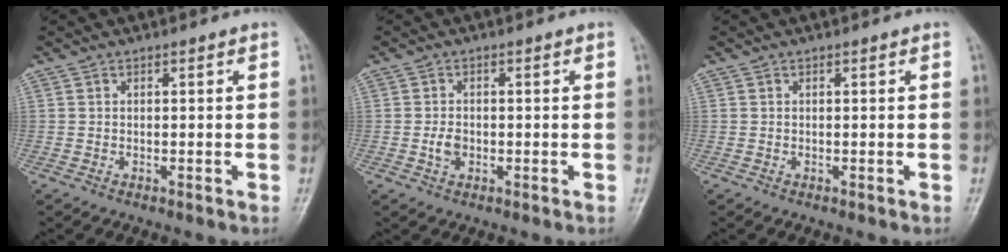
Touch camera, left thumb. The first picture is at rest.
{"total": 2.6, "force": [-0.6, 1.9, 1.6], "torque": [-0.024, 0.004, -0.012]}
{"total": 0.0}